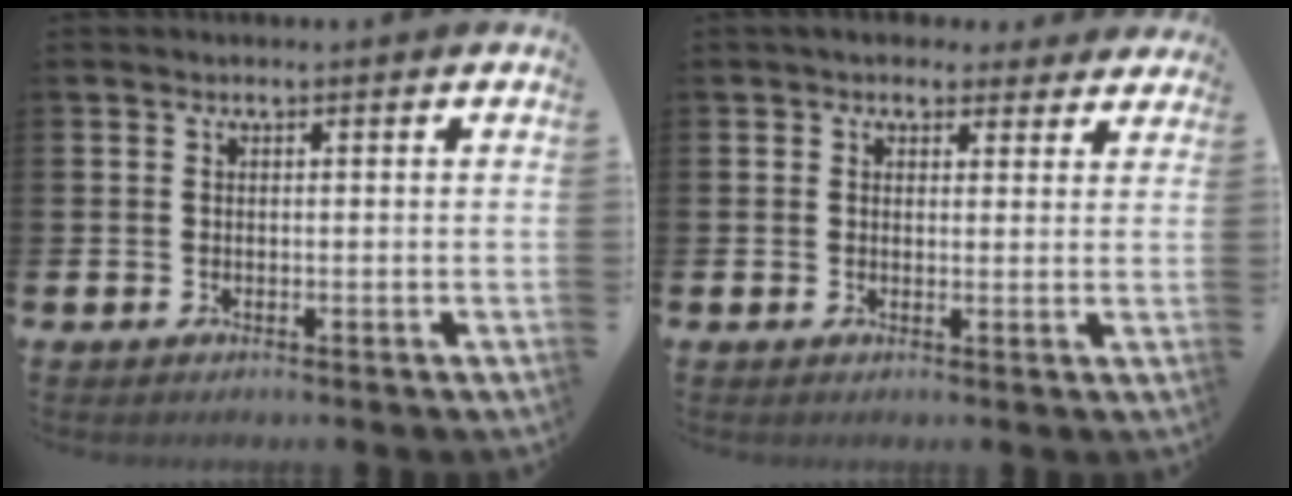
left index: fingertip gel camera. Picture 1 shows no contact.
{"total": 3.6, "force": [3.1, 1.8, 0.5], "torque": [-0.001, -0.014, 0.052]}